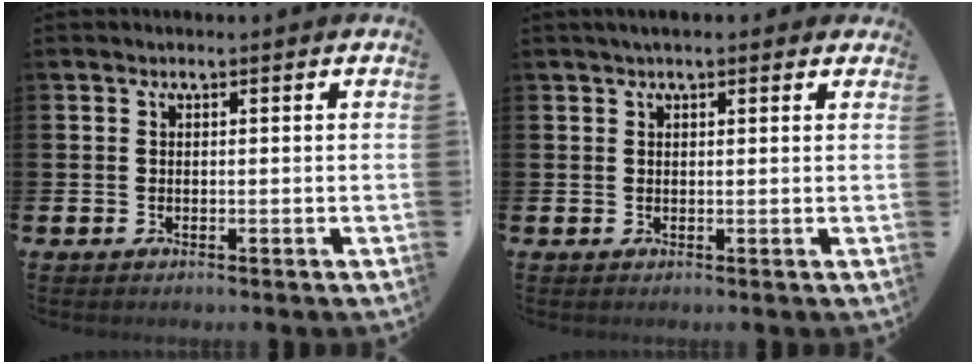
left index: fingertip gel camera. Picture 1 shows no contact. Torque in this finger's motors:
{"motor_torque": [1.03, -1.11, 0.41, 0.02]}